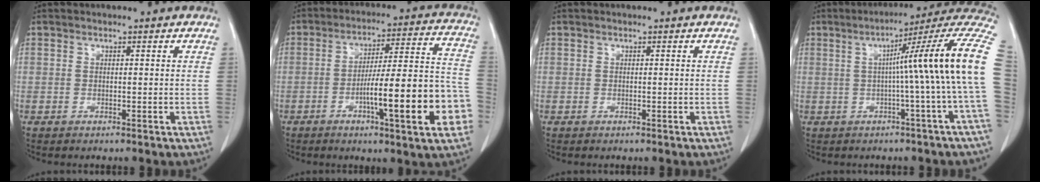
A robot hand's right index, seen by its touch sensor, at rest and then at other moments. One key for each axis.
{"total": 17.8, "fx": -5.8, "fy": 1.7, "fz": 16.7, "tx": -0.206, "ty": 0.020, "tz": -0.077}
{"total": 0.0}
{"total": 16.3, "fx": 0.9, "fy": -1.8, "fz": 16.2, "tx": -0.199, "ty": 0.032, "tz": 0.001}